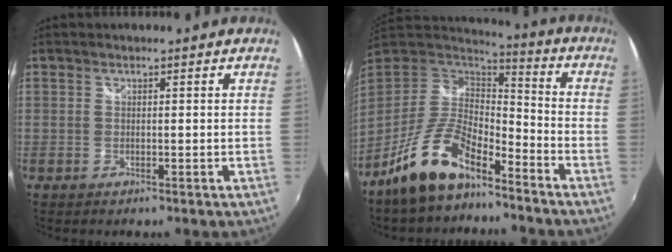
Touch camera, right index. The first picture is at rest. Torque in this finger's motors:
{"motor_torque": [1.07, -1.07, 0.44, 0.17]}